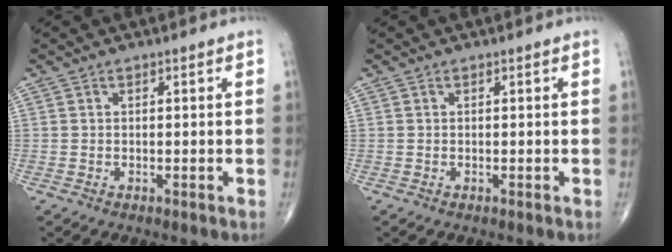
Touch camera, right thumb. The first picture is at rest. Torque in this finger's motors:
{"motor_torque": [0.05, 0.05, 0.00, 0.00, 0.00]}